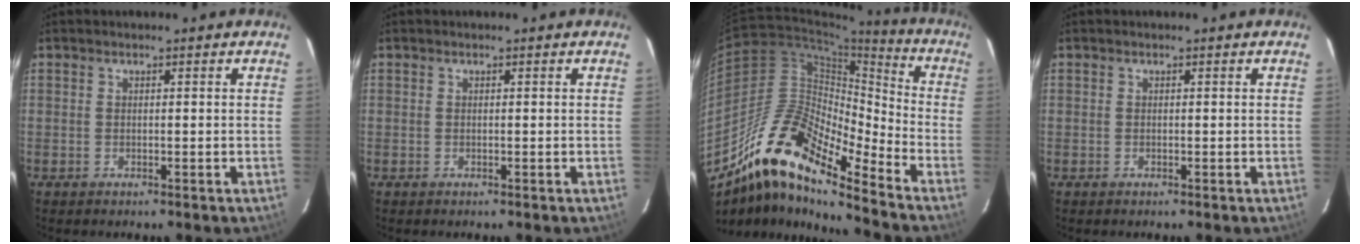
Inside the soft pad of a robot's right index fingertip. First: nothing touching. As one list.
[{"total": 0.0}, {"total": 17.0, "force": [-12.8, 3.5, 10.7], "torque": [-0.179, -0.002, -0.257]}, {"total": 0.0}]